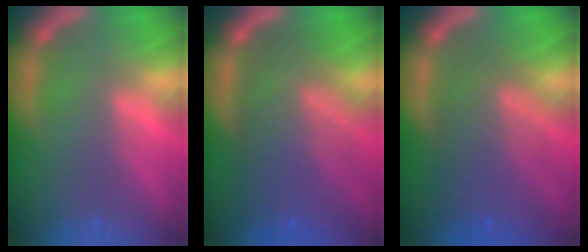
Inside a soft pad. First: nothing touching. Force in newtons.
{"total": 9.5}
{"total": 8.0}